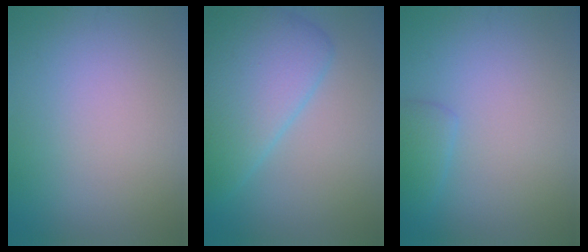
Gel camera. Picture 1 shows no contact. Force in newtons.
{"total": 7.1, "press": 7.1, "slide": 0.3}
{"total": 1.8, "press": 1.8, "slide": 0.2}